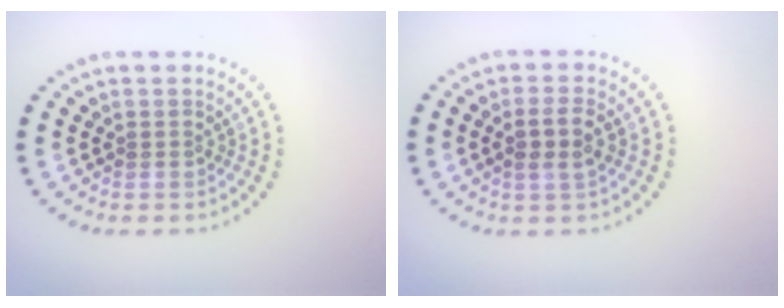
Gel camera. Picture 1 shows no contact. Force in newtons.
{"total": 2.3, "press": 2.2, "slide": 0.7}